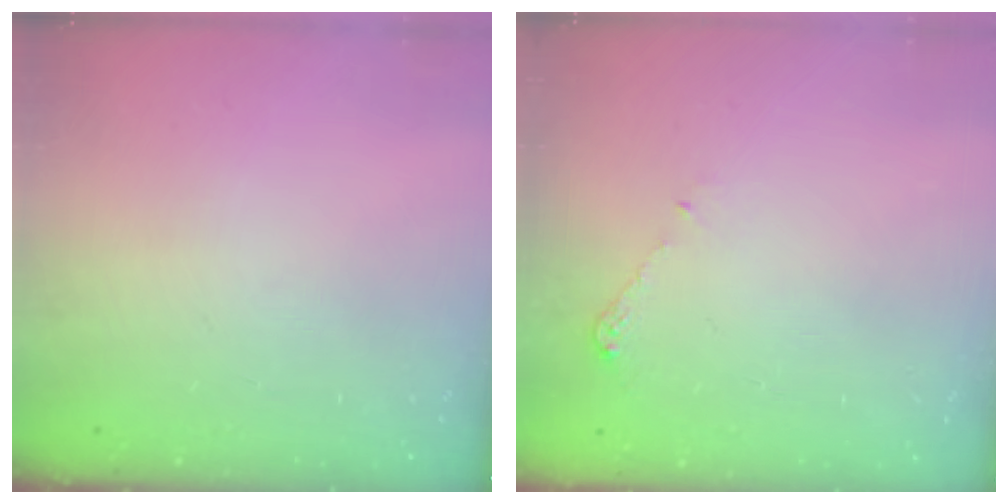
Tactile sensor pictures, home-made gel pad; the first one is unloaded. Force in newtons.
{"total": 4.6, "press": 4.6, "slide": 0.6}